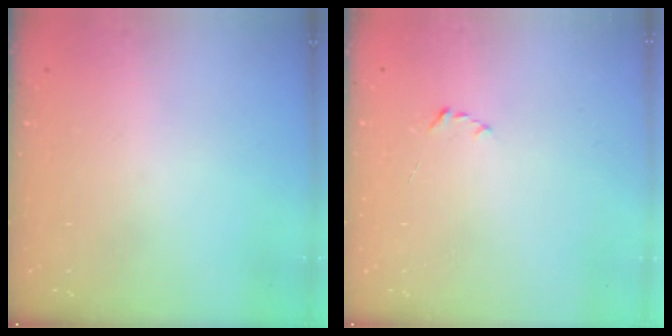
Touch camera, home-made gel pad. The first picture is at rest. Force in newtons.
{"total": 2.2, "press": 2.1, "slide": 0.3}